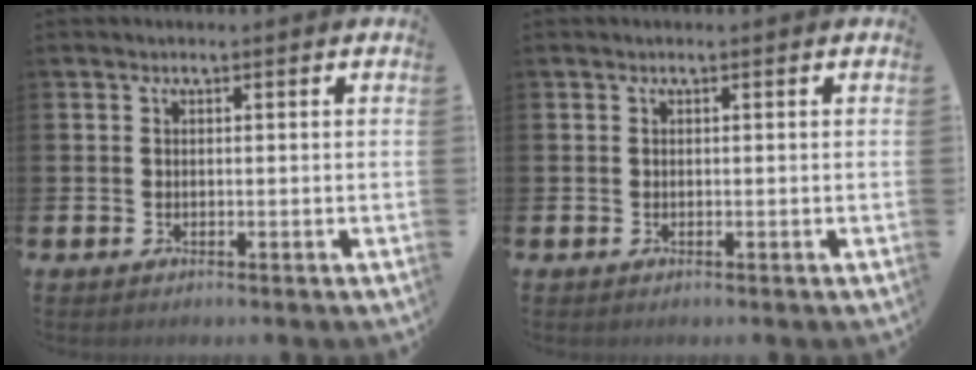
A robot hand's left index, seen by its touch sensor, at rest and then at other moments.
{"total": 0.0}